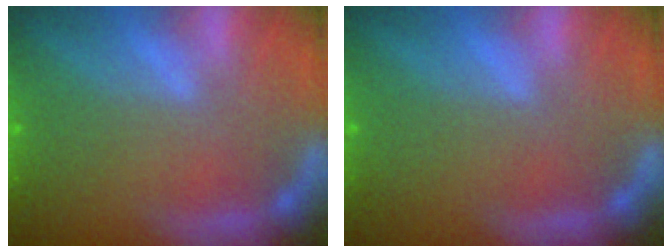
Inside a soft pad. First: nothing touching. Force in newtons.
{"total": 0.0}